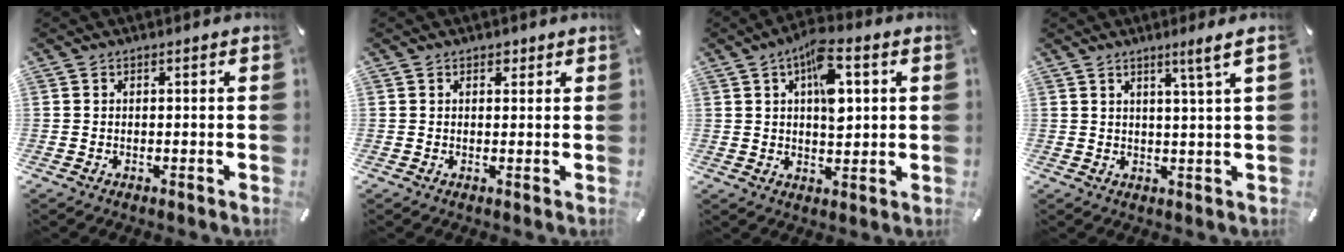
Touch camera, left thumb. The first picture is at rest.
{"total": 1.2, "force": [0.8, 0.8, 0.4], "torque": [0.000, -0.002, 0.013]}
{"total": 9.9, "force": [3.2, 4.7, 8.2], "torque": [-0.122, -0.003, 0.049]}
{"total": 5.7, "force": [3.1, -0.6, 4.8], "torque": [-0.082, -0.010, 0.046]}